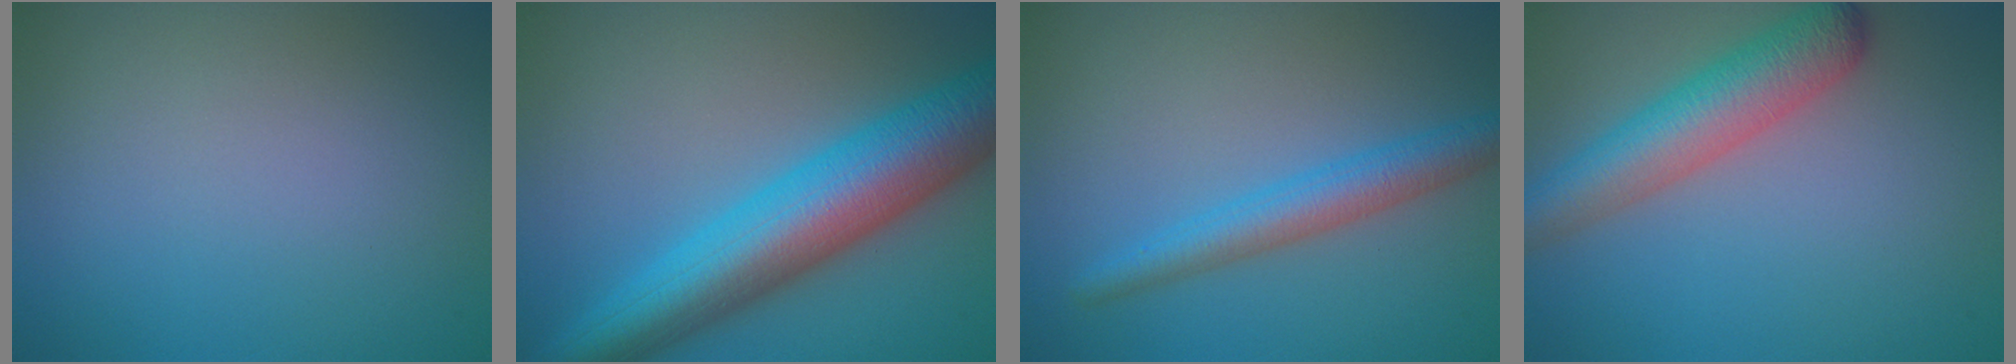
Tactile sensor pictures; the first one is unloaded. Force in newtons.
{"total": 10.7, "press": 10.7, "slide": 0.2}
{"total": 3.7, "press": 3.7, "slide": 0.1}
{"total": 5.7, "press": 5.7, "slide": 0.3}